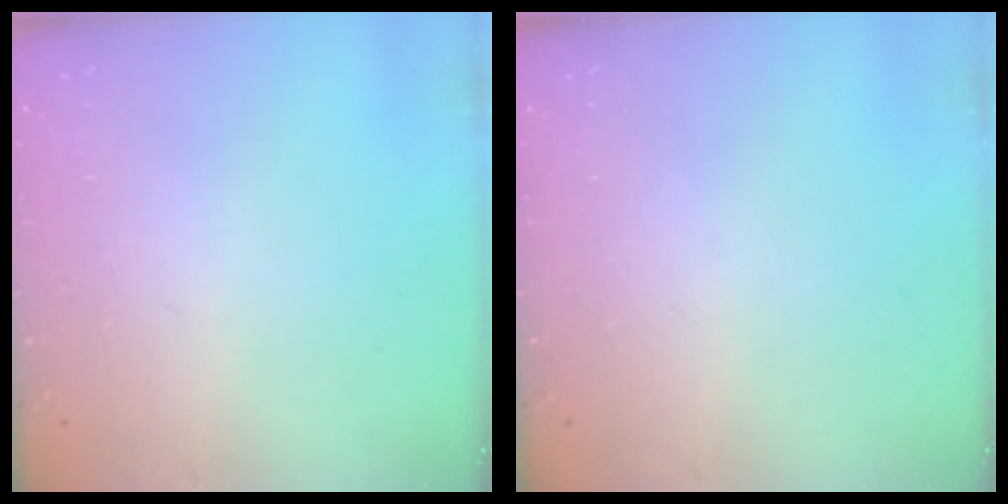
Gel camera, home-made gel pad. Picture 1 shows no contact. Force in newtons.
{"total": 0.0}